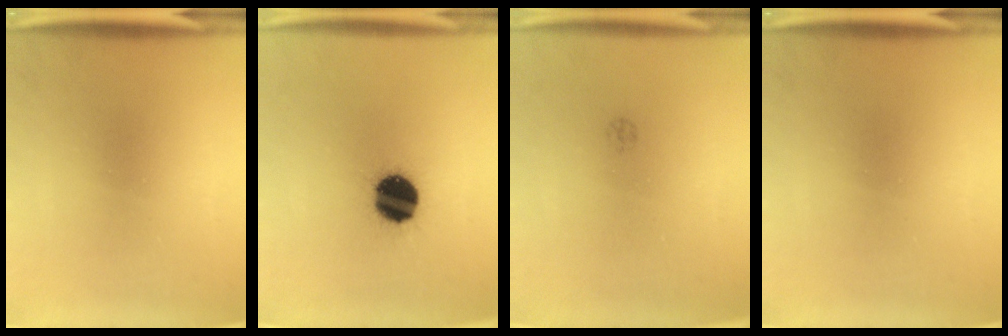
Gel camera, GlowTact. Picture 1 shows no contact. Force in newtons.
{"total": 13.6}
{"total": 1.0}
{"total": 0.0}